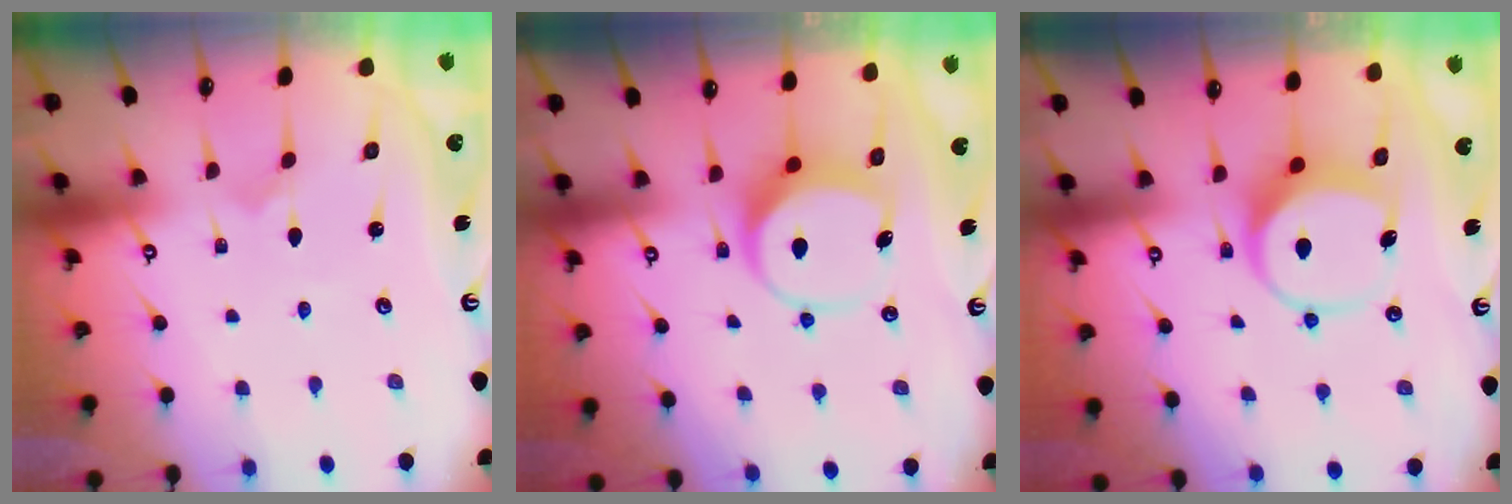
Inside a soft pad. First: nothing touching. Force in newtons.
{"total": 7.2, "press": 7.1, "slide": 0.6}
{"total": 8.3, "press": 8.3, "slide": 0.7}